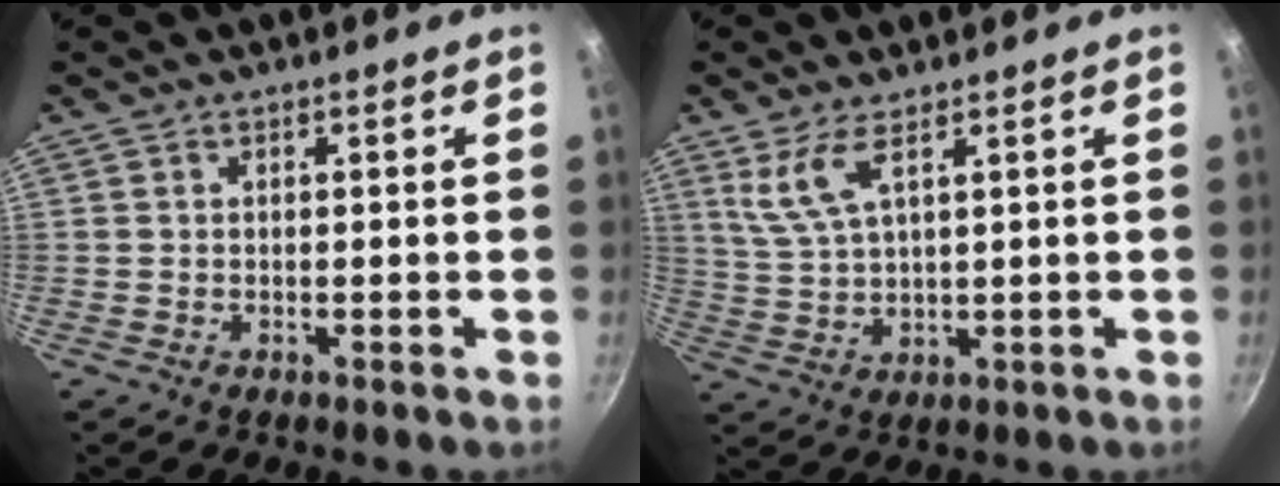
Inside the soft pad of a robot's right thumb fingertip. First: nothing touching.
{"total": 6.3, "force": [3.4, 1.8, 5.0], "torque": [-0.112, -0.015, 0.084]}